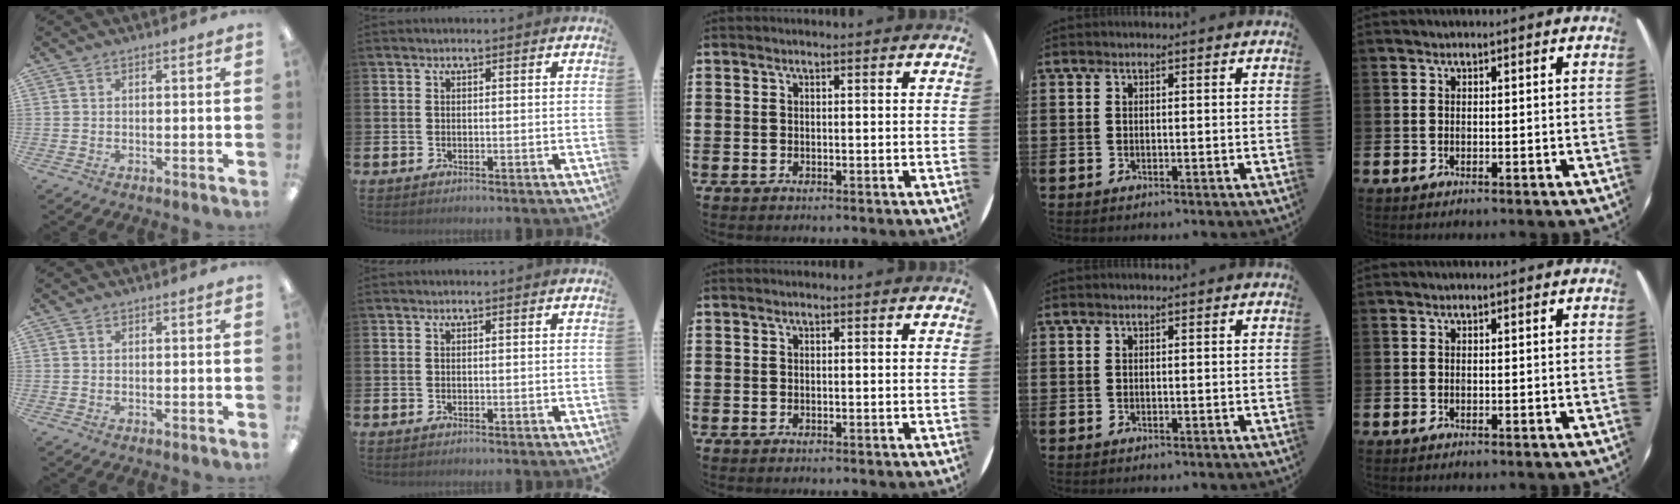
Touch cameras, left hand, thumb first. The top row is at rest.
{}